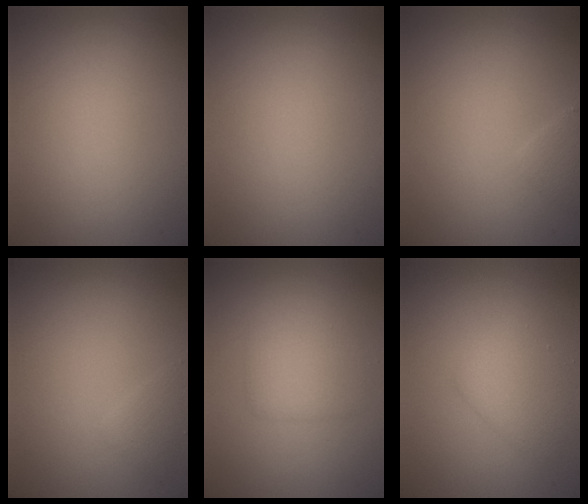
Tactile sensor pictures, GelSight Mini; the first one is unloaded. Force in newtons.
{"total": 0.0}
{"total": 1.1, "press": 1.1, "slide": 0.1}
{"total": 1.0, "press": 1.0, "slide": 0.1}
{"total": 2.7, "press": 2.7, "slide": 0.1}
{"total": 2.6, "press": 2.6, "slide": 0.1}